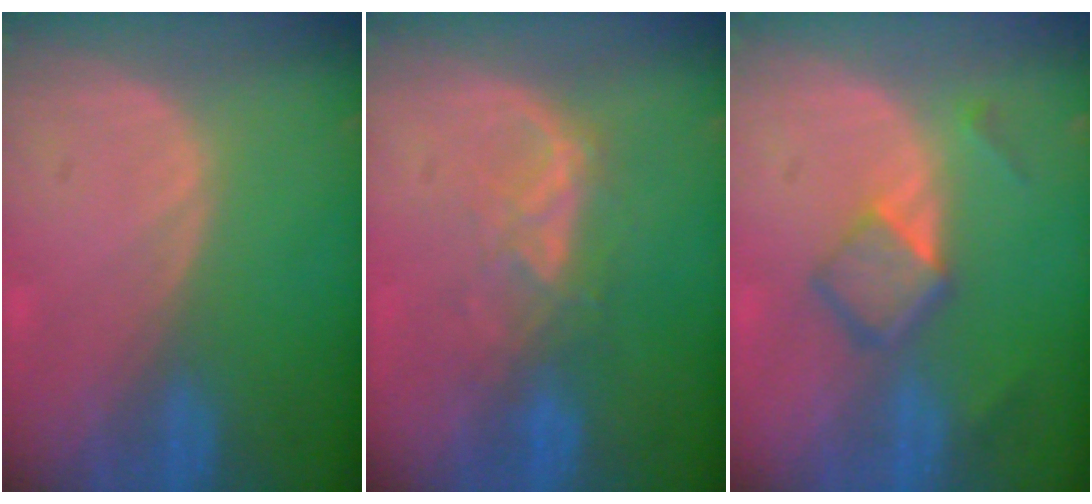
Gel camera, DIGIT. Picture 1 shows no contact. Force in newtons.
{"total": 4.1, "press": 4.1, "slide": 0.6}
{"total": 5.0, "press": 4.6, "slide": 1.9}